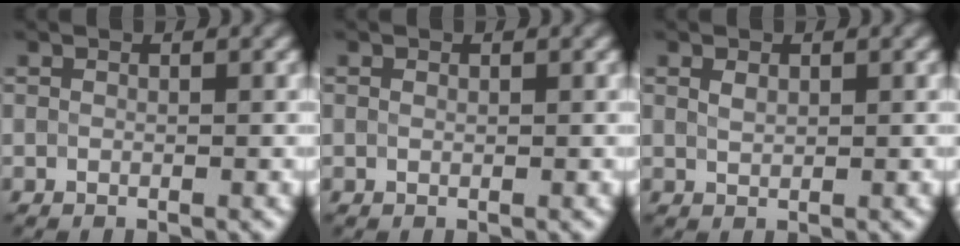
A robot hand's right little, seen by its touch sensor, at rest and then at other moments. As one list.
[{"total": 0.0}, {"total": 1.1, "force": [0.5, 0.6, 0.7], "torque": [-0.017, 0.003, 0.013]}]